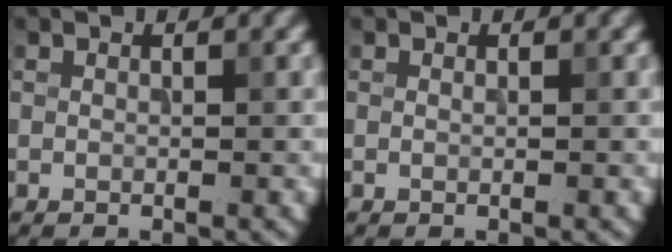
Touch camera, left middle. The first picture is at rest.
{"total": 0.0}